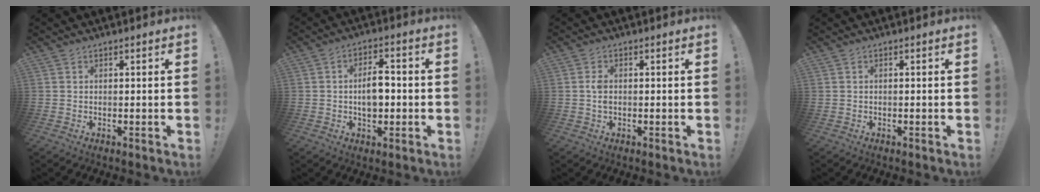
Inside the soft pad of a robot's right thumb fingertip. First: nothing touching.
{"total": 7.5, "force": [-0.5, 4.7, 5.8], "torque": [-0.094, 0.005, -0.014]}
{"total": 2.4, "force": [-0.1, 1.4, 1.9], "torque": [-0.051, 0.006, -0.004]}
{"total": 0.0}